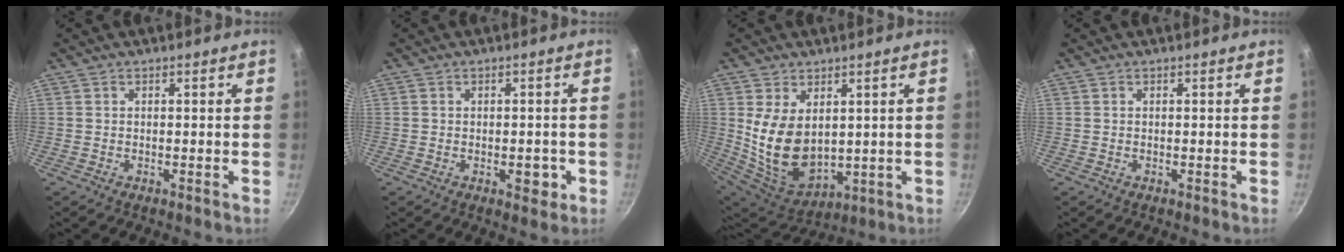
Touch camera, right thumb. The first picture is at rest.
{"total": 3.5, "force": [-1.0, 2.1, 2.6], "torque": [-0.010, 0.009, -0.011]}
{"total": 14.0, "force": [2.5, 9.0, 10.4], "torque": [-0.177, -0.040, 0.072]}
{"total": 0.0}